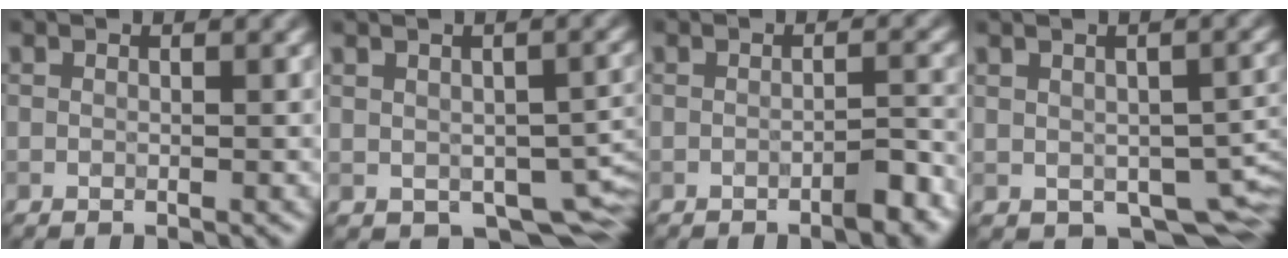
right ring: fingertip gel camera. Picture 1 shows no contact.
{"total": 4.5, "force": [-2.0, 2.3, 3.3], "torque": [-0.062, -0.016, 0.005]}
{"total": 2.4, "force": [-2.2, -0.2, 1.1], "torque": [-0.019, 0.002, -0.013]}
{"total": 5.0, "force": [-2.1, 2.6, 3.7], "torque": [-0.069, -0.020, 0.004]}